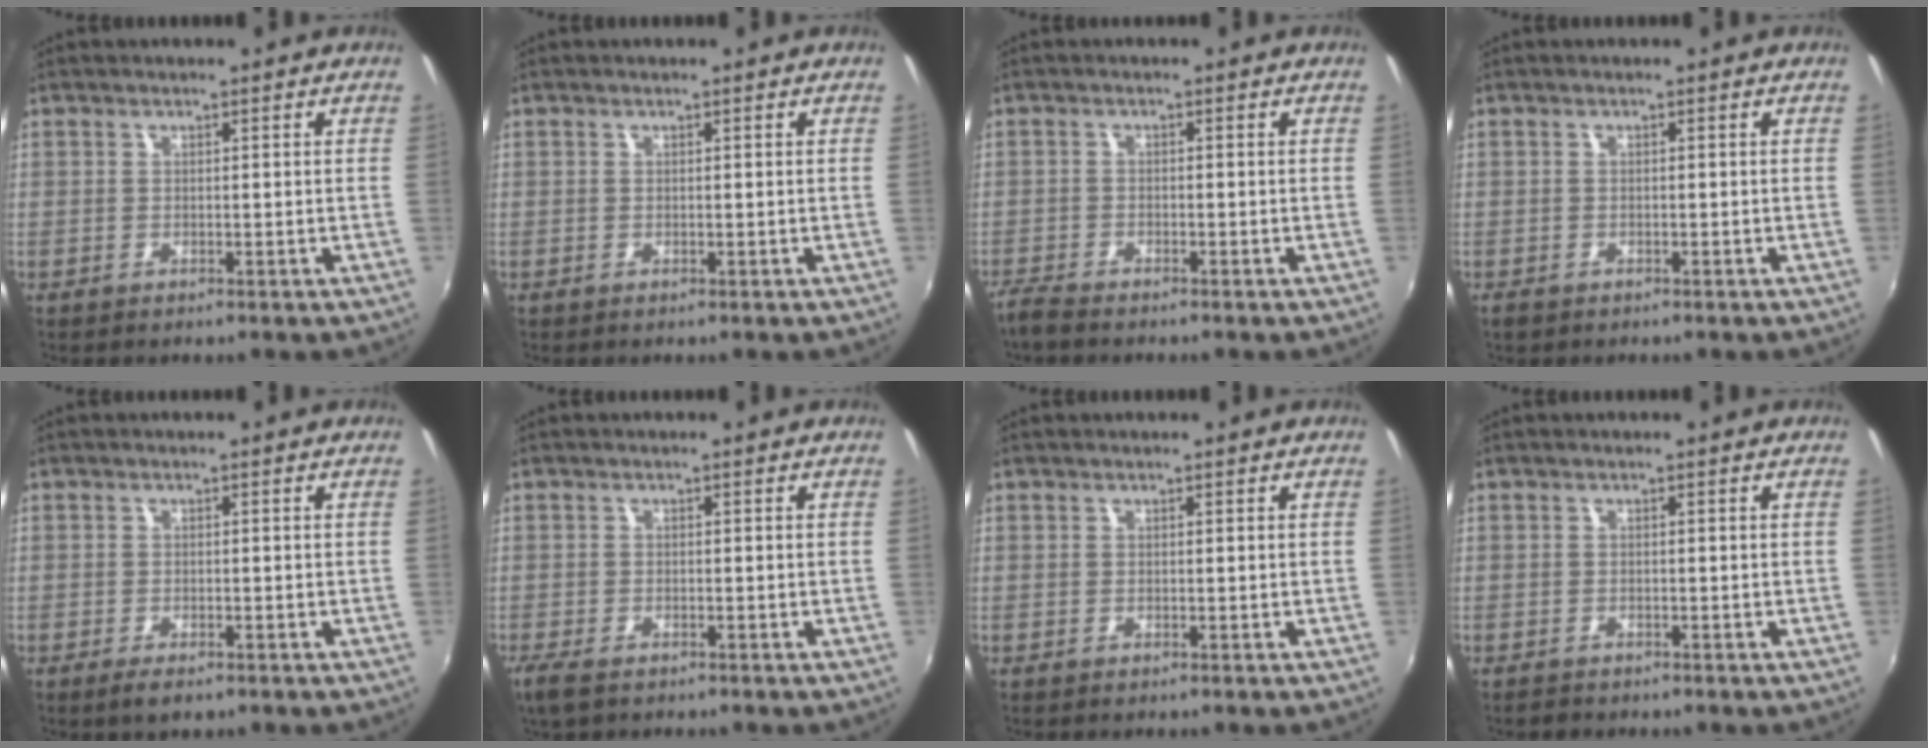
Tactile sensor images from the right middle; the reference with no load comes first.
{"total": 0.0}
{"total": 3.4, "force": [-3.2, 0.5, 1.0], "torque": [-0.035, -0.014, -0.066]}
{"total": 1.4, "force": [-1.1, 0.7, 0.5], "torque": [-0.014, -0.004, -0.018]}
{"total": 2.7, "force": [-1.8, 1.1, 1.7], "torque": [-0.038, -0.009, -0.032]}
{"total": 3.9, "force": [-2.9, 1.5, 2.2], "torque": [-0.054, -0.015, -0.056]}
{"total": 0.0}
{"total": 1.4, "force": [-1.2, 0.5, 0.2], "torque": [-0.007, -0.003, -0.020]}